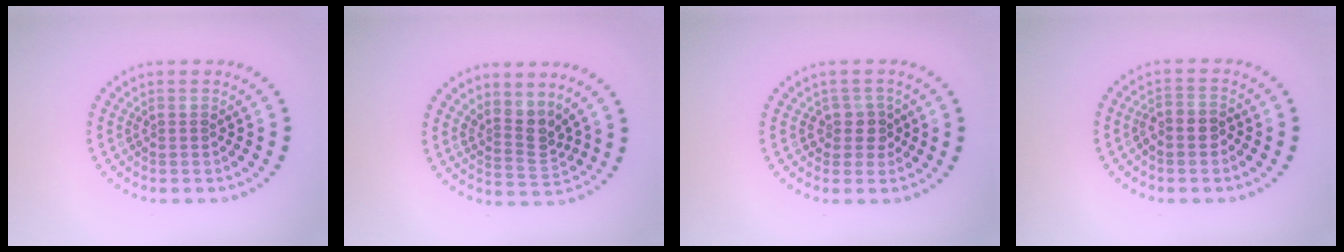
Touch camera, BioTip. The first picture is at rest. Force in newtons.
{"total": 2.8, "press": 2.0, "slide": 2.0}
{"total": 2.0, "press": 1.6, "slide": 1.2}
{"total": 2.1, "press": 1.9, "slide": 0.9}